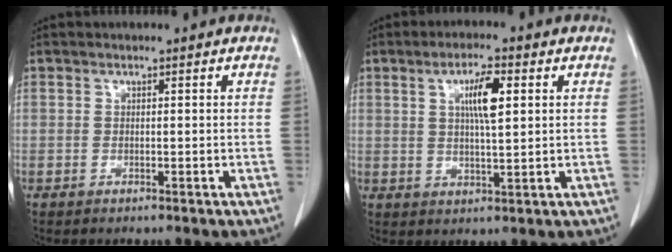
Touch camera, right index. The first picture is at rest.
{"total": 6.1, "force": [1.9, 0.9, 5.7], "torque": [-0.103, 0.002, 0.033]}